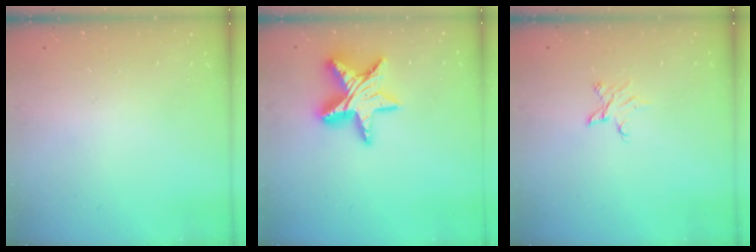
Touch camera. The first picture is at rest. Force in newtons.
{"total": 15.7, "press": 15.6, "slide": 1.3}
{"total": 2.9, "press": 2.9, "slide": 0.2}